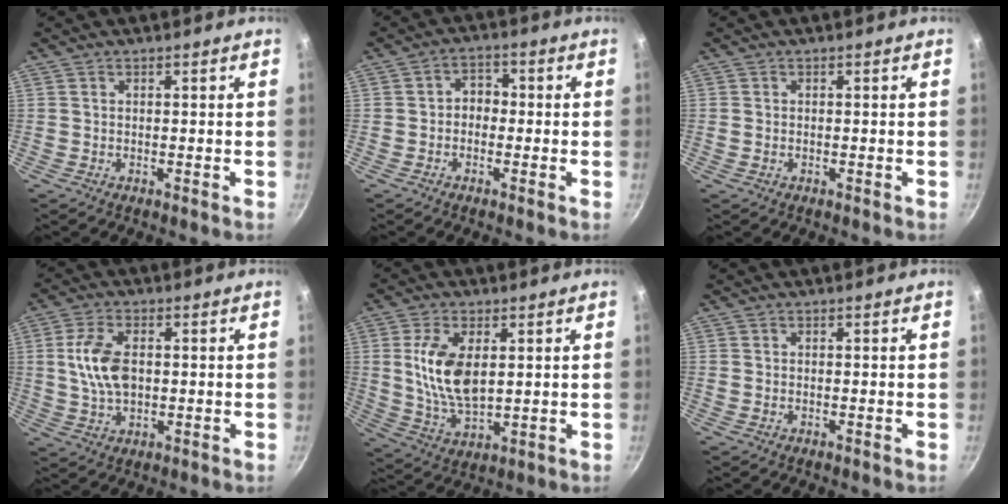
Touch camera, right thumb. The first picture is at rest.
{"total": 3.8, "force": [-0.7, 3.1, 2.2], "torque": [-0.010, 0.016, -0.020]}
{"total": 0.9, "force": [-0.2, 0.7, 0.4], "torque": [-0.007, 0.001, -0.003]}
{"total": 9.3, "force": [0.8, 5.4, 7.4], "torque": [-0.138, 0.005, 0.013]}
{"total": 11.8, "force": [2.1, 6.3, 9.8], "torque": [-0.183, -0.015, 0.047]}
{"total": 0.6, "force": [-0.1, 0.5, 0.3], "torque": [-0.005, 0.001, -0.002]}